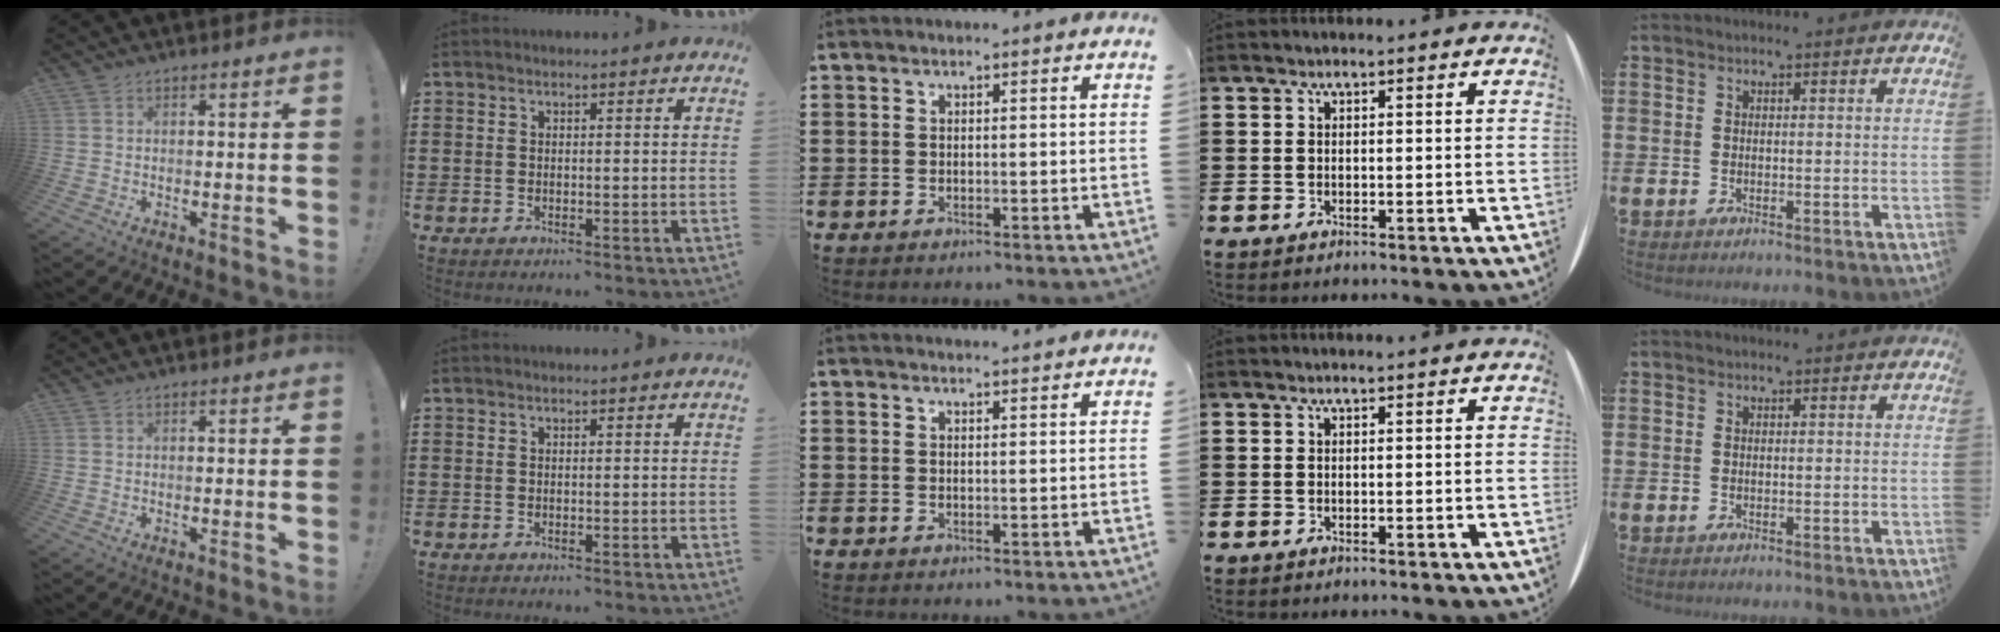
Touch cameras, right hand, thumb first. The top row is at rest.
{"middle": {"total": 1.4, "force": [1.4, 0.0, 0.3], "torque": [-0.001, -0.004, 0.024]}}